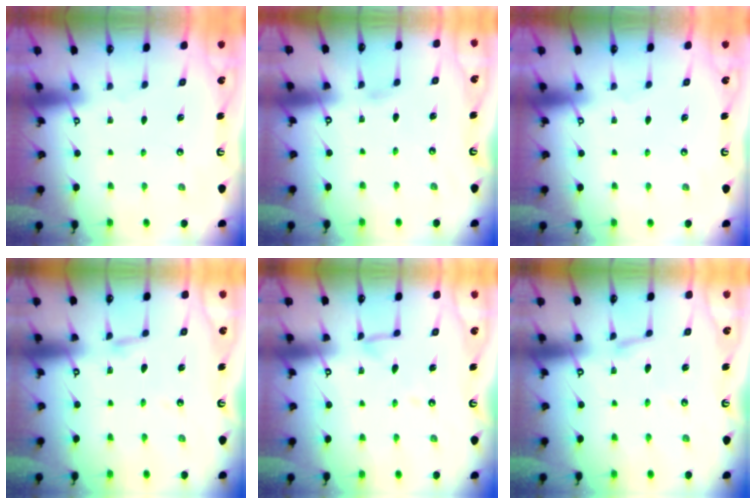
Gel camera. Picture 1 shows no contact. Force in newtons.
{"total": 2.6, "press": 2.6, "slide": 0.3}
{"total": 0.0}
{"total": 2.8, "press": 2.8, "slide": 0.2}
{"total": 7.0, "press": 7.0, "slide": 0.5}
{"total": 2.2, "press": 2.2, "slide": 0.3}